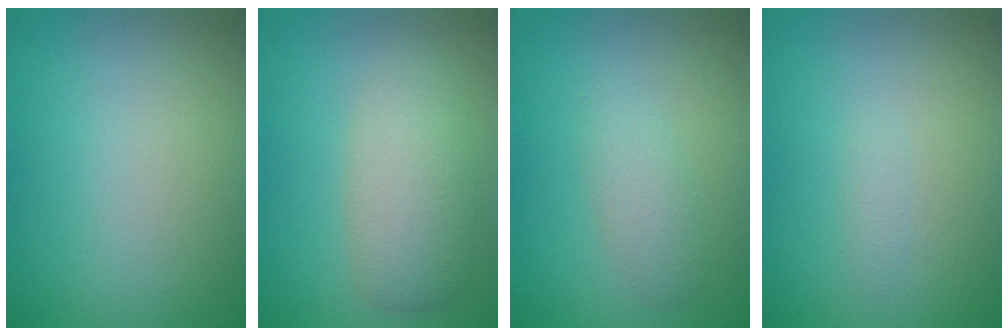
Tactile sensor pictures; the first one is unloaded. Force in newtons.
{"total": 4.4, "press": 4.4, "slide": 0.4}
{"total": 1.9, "press": 1.9, "slide": 0.0}
{"total": 0.6, "press": 0.6, "slide": 0.1}